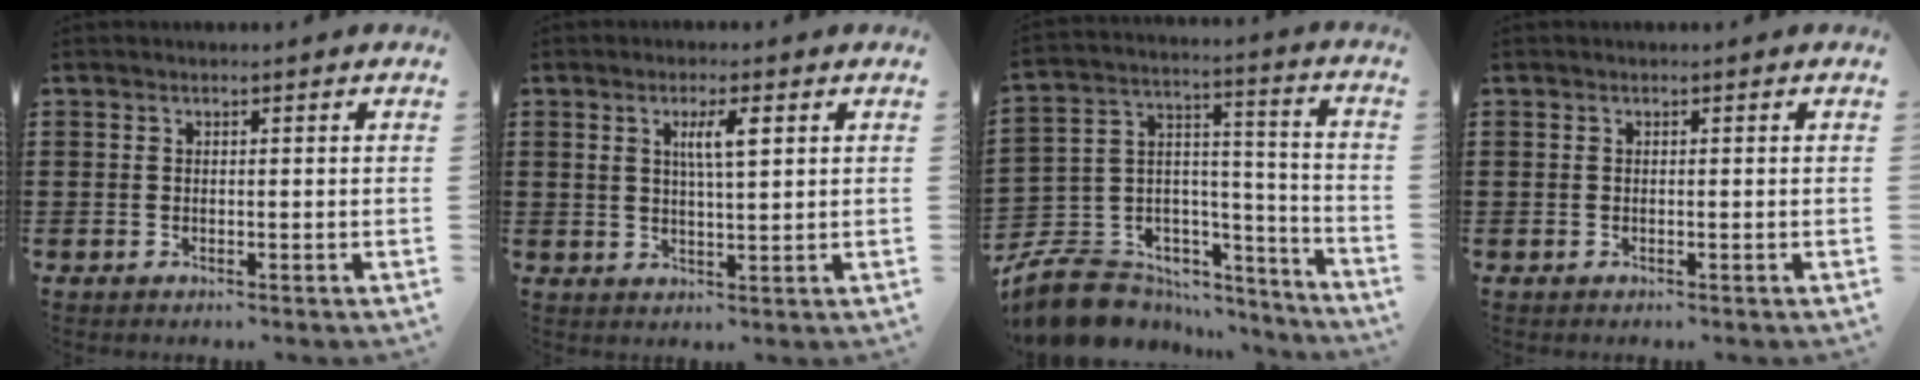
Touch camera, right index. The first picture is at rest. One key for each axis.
{"total": 4.3, "fx": 1.5, "fy": 1.0, "fz": 3.9, "tx": -0.081, "ty": 0.009, "tz": 0.022}
{"total": 8.6, "fx": -7.2, "fy": 4.4, "fz": 1.7, "tx": -0.051, "ty": 0.004, "tz": -0.132}
{"total": 0.0}